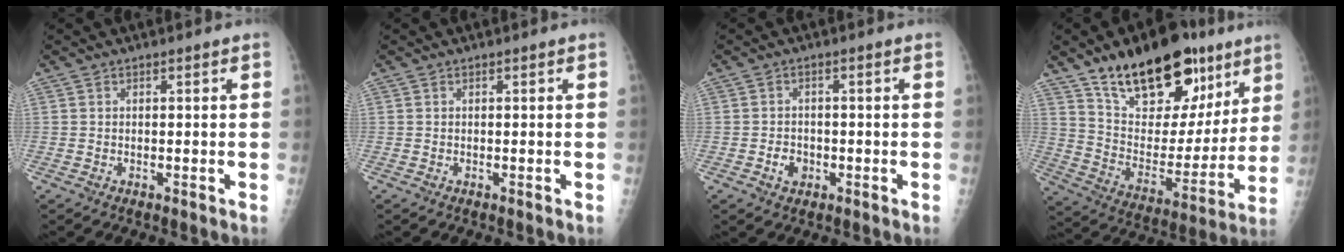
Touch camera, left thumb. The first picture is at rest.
{"total": 0.0}
{"total": 2.9, "force": [-1.1, 2.3, 1.4], "torque": [-0.012, 0.006, -0.015]}
{"total": 25.5, "force": [15.9, 12.6, 15.4], "torque": [-0.190, -0.058, 0.257]}